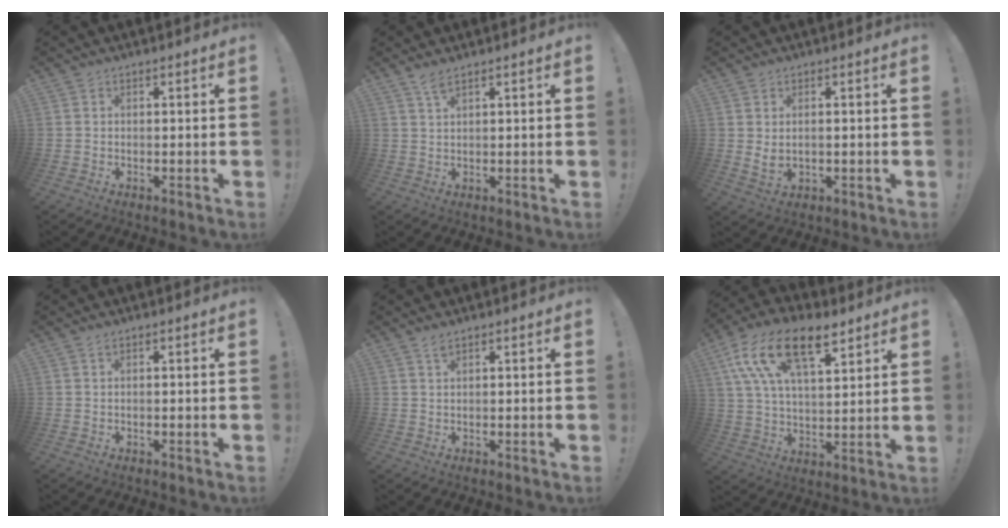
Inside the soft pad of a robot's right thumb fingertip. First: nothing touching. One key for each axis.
{"total": 2.6, "fx": 1.9, "fy": 0.3, "fz": 1.8, "tx": -0.039, "ty": -0.006, "tz": 0.034}
{"total": 3.3, "fx": 1.2, "fy": 1.3, "fz": 2.8, "tx": -0.043, "ty": -0.011, "tz": 0.022}
{"total": 0.6, "fx": 0.2, "fy": -0.1, "fz": 0.5, "tx": -0.010, "ty": 0.001, "tz": 0.003}
{"total": 1.7, "fx": 1.2, "fy": 0.3, "fz": 1.1, "tx": -0.023, "ty": 0.000, "tz": 0.021}
{"total": 18.3, "fx": 10.0, "fy": 8.6, "fz": 12.6, "tx": -0.240, "ty": -0.039, "tz": 0.179}